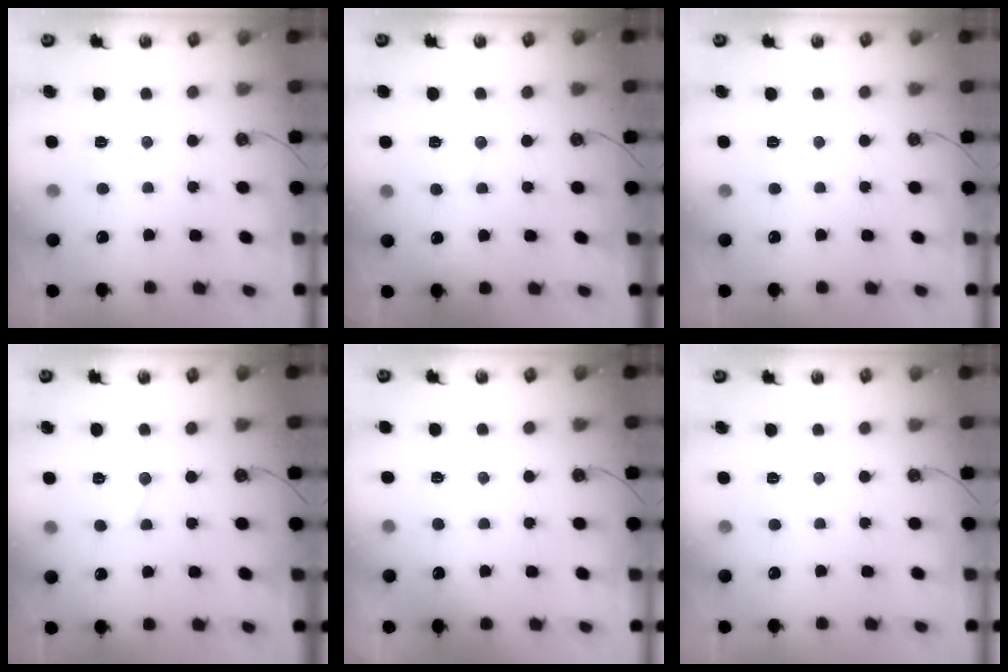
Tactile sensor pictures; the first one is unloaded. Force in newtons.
{"total": 5.3, "press": 5.2, "slide": 1.0}
{"total": 0.0}
{"total": 7.4, "press": 7.4, "slide": 0.7}
{"total": 4.5, "press": 4.5, "slide": 0.4}
{"total": 0.0}